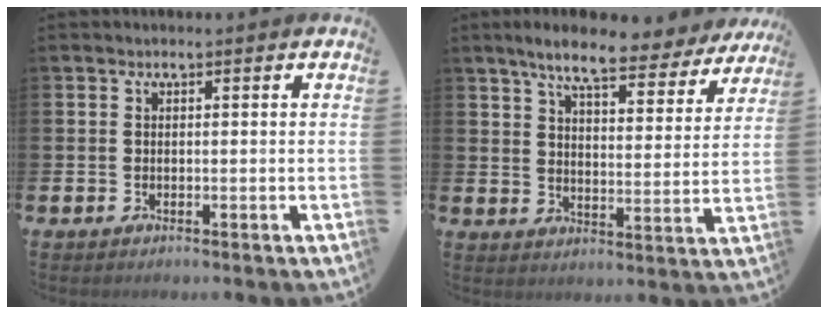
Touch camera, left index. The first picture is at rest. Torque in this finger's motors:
{"motor_torque": [1.07, -1.07, 0.64, 0.21]}